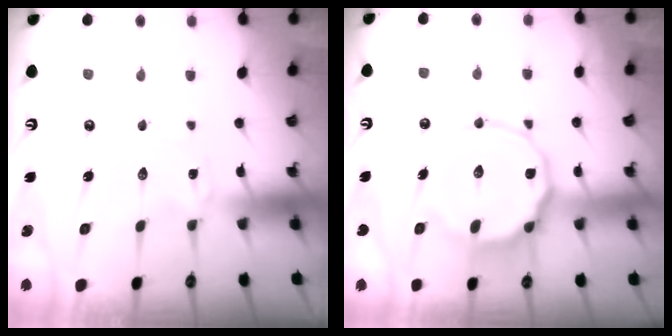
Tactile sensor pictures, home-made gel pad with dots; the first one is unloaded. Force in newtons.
{"total": 14.1, "press": 14.1, "slide": 1.3}